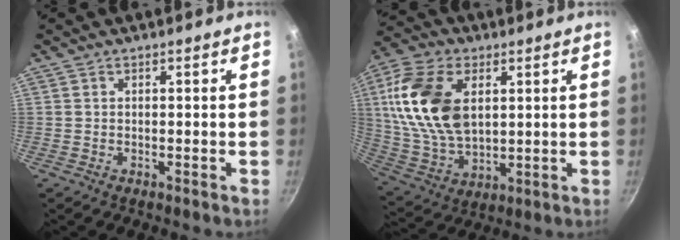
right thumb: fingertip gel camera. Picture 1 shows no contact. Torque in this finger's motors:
{"motor_torque": [0.64, 4.37, 1.74, -0.23, 0.33]}